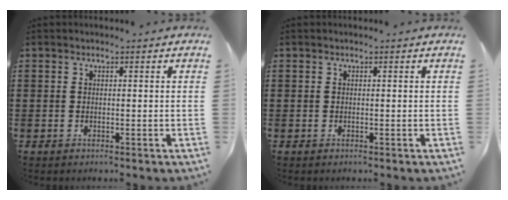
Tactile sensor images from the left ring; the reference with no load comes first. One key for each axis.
{"total": 0.0}